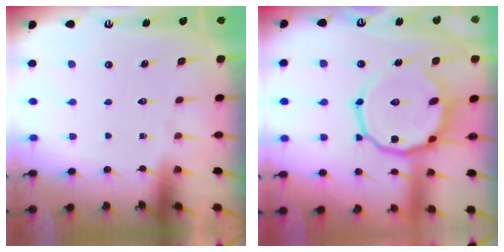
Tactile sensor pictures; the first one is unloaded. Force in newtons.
{"total": 12.9, "press": 12.8, "slide": 1.6}